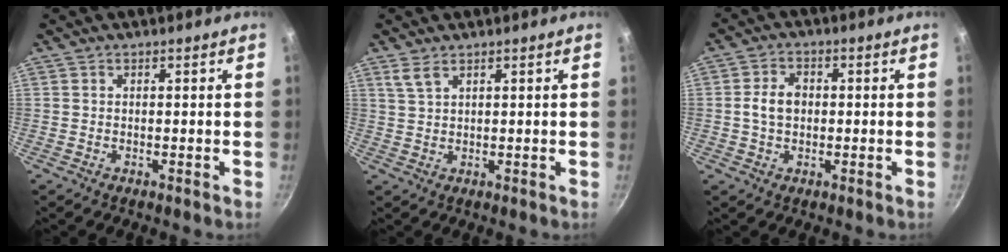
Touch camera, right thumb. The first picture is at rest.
{"total": 2.6, "force": [1.8, 1.0, 1.7], "torque": [-0.033, -0.007, 0.039]}
{"total": 5.1, "force": [-0.2, 4.0, 3.1], "torque": [-0.039, 0.012, -0.006]}